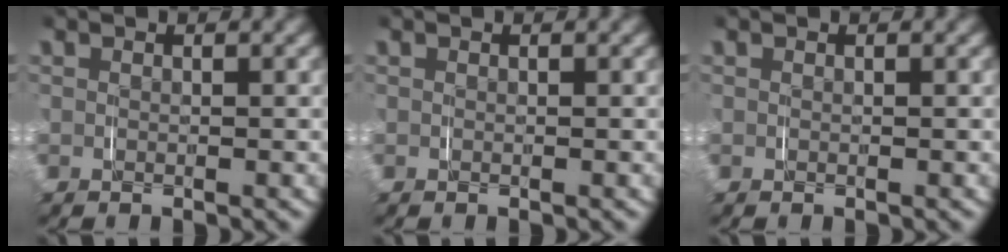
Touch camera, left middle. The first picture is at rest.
{"total": 0.0}
{"total": 0.0}